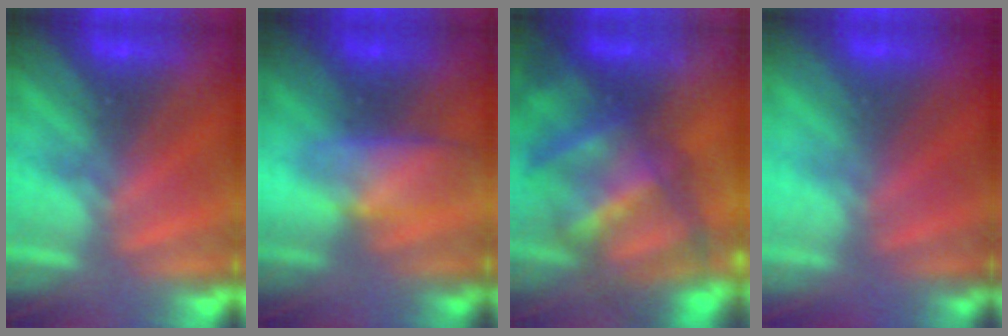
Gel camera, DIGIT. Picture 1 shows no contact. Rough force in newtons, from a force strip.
{"total": 2.9}
{"total": 7.6}
{"total": 2.9}